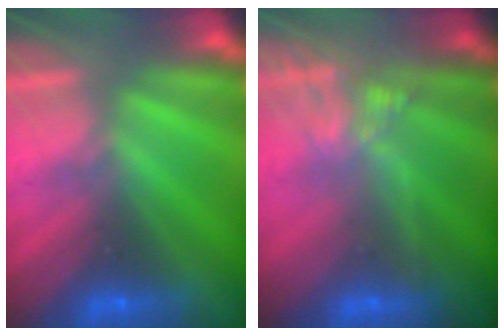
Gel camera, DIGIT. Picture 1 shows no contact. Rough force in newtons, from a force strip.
{"total": 9.6}